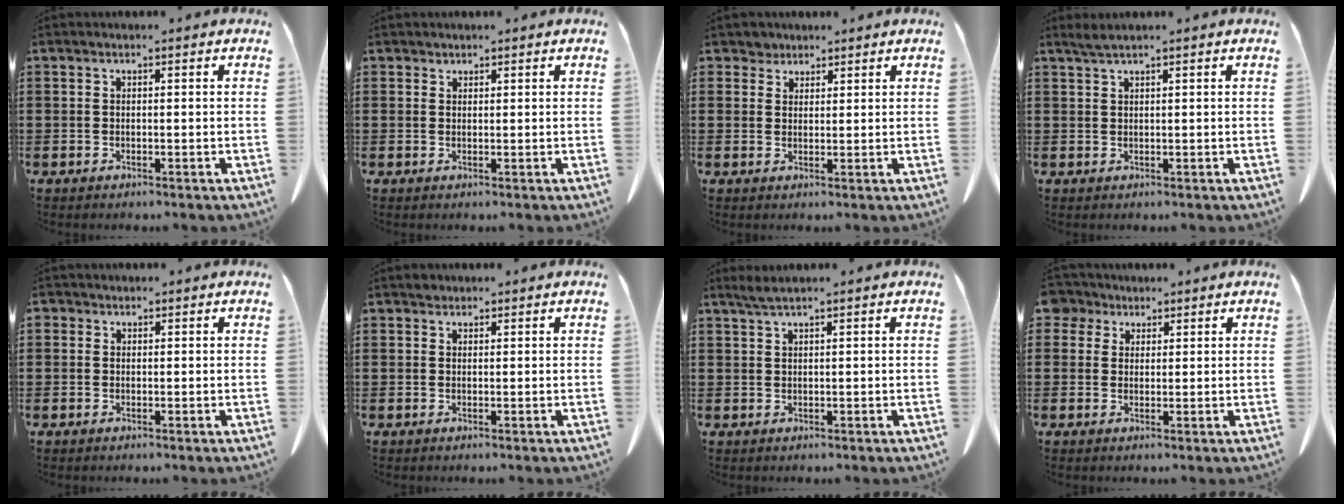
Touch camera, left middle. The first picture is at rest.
{"total": 1.0, "force": [0.9, 0.4, -0.1], "torque": [-0.001, 0.001, 0.017]}
{"total": 2.4, "force": [1.9, 1.4, 0.2], "torque": [-0.012, 0.010, 0.037]}
{"total": 1.4, "force": [1.1, 0.0, 0.9], "torque": [-0.019, -0.001, 0.021]}
{"total": 0.8, "force": [0.3, 0.7, 0.1], "torque": [-0.005, 0.006, 0.004]}
{"total": 1.0, "force": [0.8, 0.6, 0.0], "torque": [0.005, -0.001, 0.015]}
{"total": 1.7, "force": [1.3, 0.0, 1.1], "torque": [-0.024, 0.001, 0.024]}
{"total": 3.3, "force": [2.3, 2.2, 0.7], "torque": [-0.018, 0.007, 0.043]}